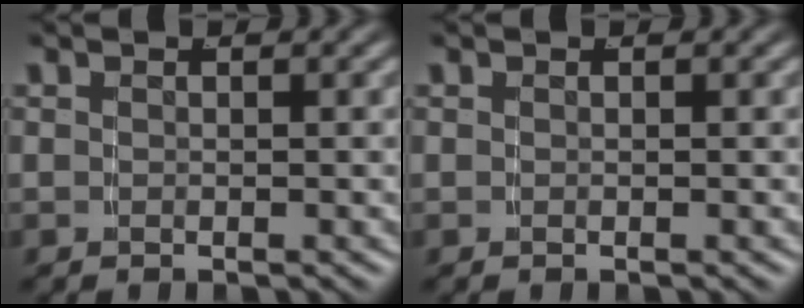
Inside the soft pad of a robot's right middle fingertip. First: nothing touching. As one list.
[{"total": 0.0}]